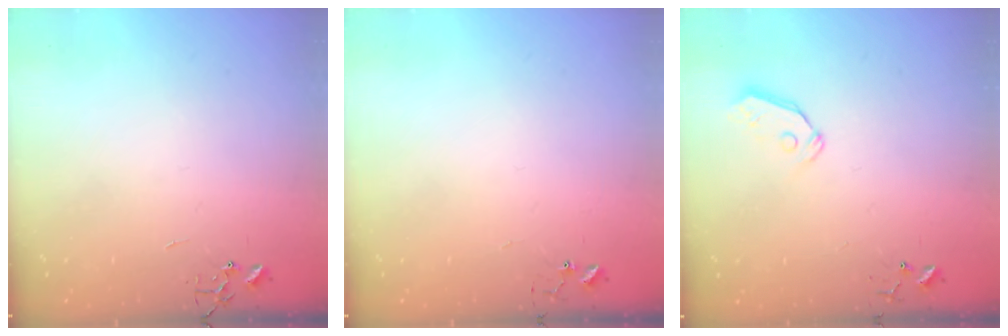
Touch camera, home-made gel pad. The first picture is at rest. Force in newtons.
{"total": 5.2, "press": 5.2, "slide": 0.4}
{"total": 5.3, "press": 5.3, "slide": 0.2}